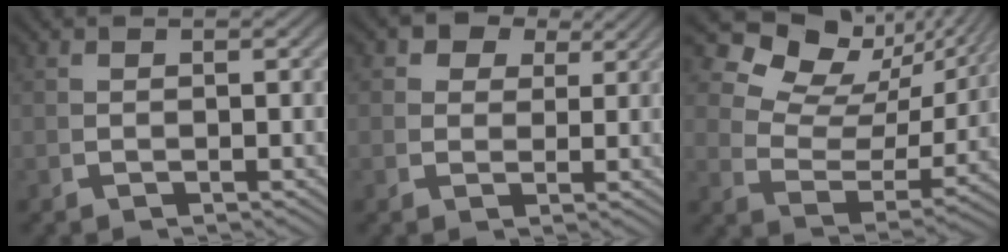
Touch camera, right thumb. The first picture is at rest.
{"total": 4.9, "force": [2.7, 3.4, 2.3], "torque": [-0.046, -0.002, 0.042]}
{"total": 9.7, "force": [5.1, 5.4, 6.3], "torque": [-0.097, 0.012, 0.076]}